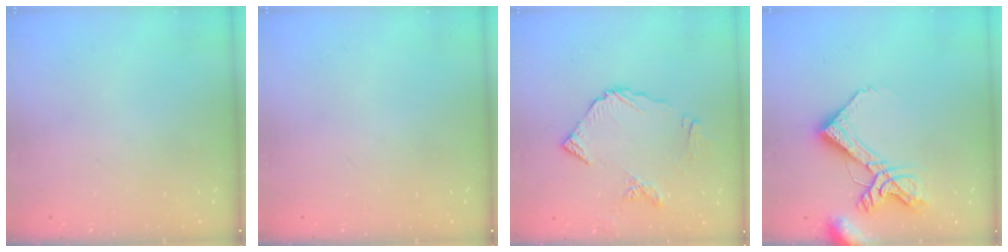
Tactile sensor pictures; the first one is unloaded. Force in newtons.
{"total": 0.0}
{"total": 9.1, "press": 9.1, "slide": 0.7}
{"total": 13.1, "press": 13.0, "slide": 1.7}